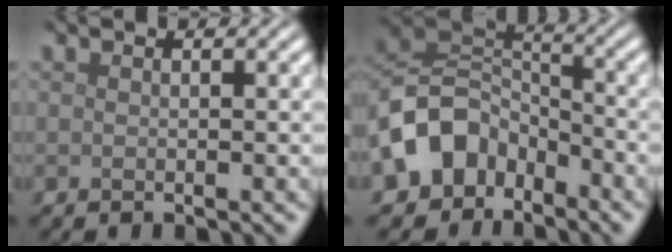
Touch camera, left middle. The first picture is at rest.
{"total": 7.4, "force": [-4.0, 5.5, 2.9], "torque": [-0.046, 0.006, -0.090]}